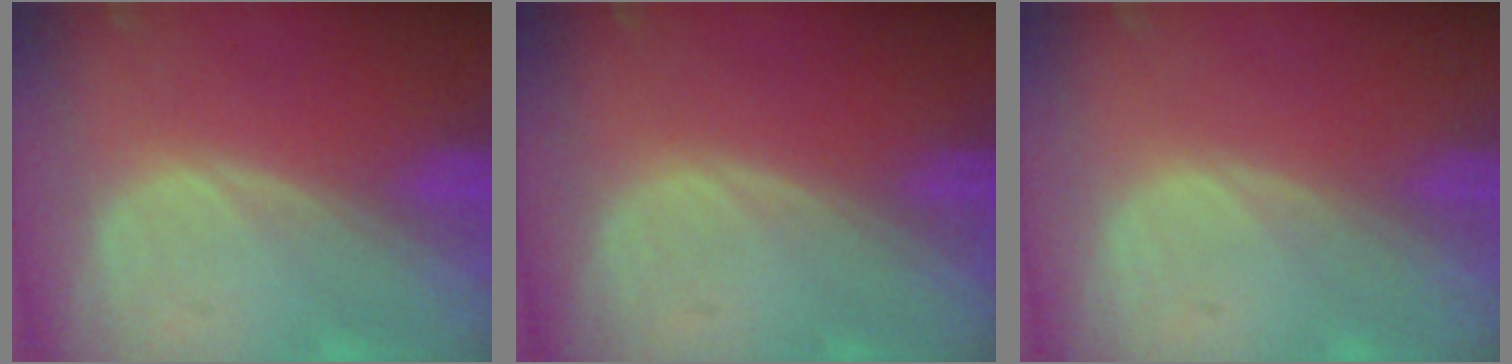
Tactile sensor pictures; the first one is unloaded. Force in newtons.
{"total": 0.0}
{"total": 0.0}